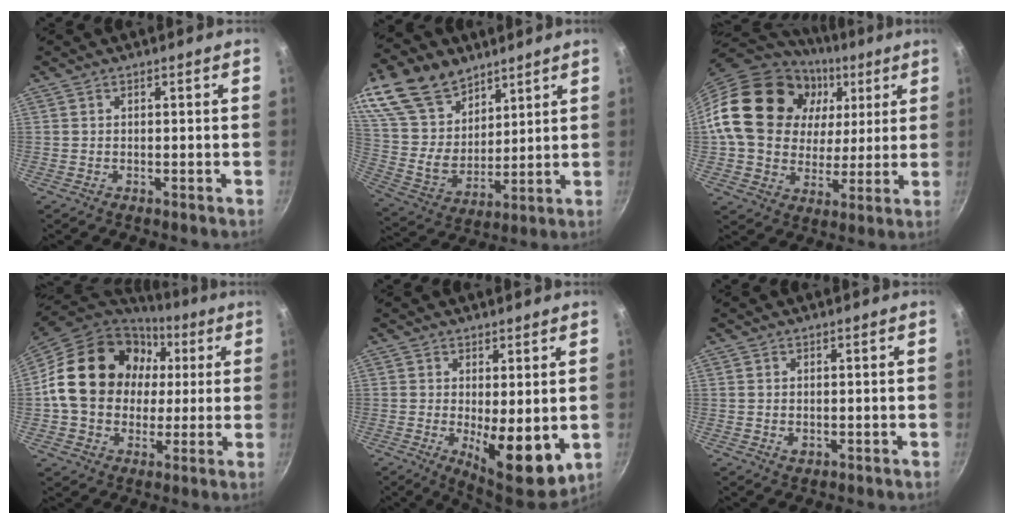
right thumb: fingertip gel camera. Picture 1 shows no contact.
{"total": 21.0, "force": [13.0, 13.2, 9.9], "torque": [-0.172, -0.048, 0.254]}
{"total": 24.6, "force": [7.5, 19.0, 13.6], "torque": [-0.218, 0.007, 0.131]}
{"total": 23.0, "force": [4.1, 18.7, 12.7], "torque": [-0.199, 0.020, 0.072]}
{"total": 10.3, "force": [-0.9, 3.8, 9.5], "torque": [-0.115, -0.019, 0.000]}
{"total": 1.4, "force": [-0.2, 1.0, 1.0], "torque": [-0.014, -0.002, -0.001]}